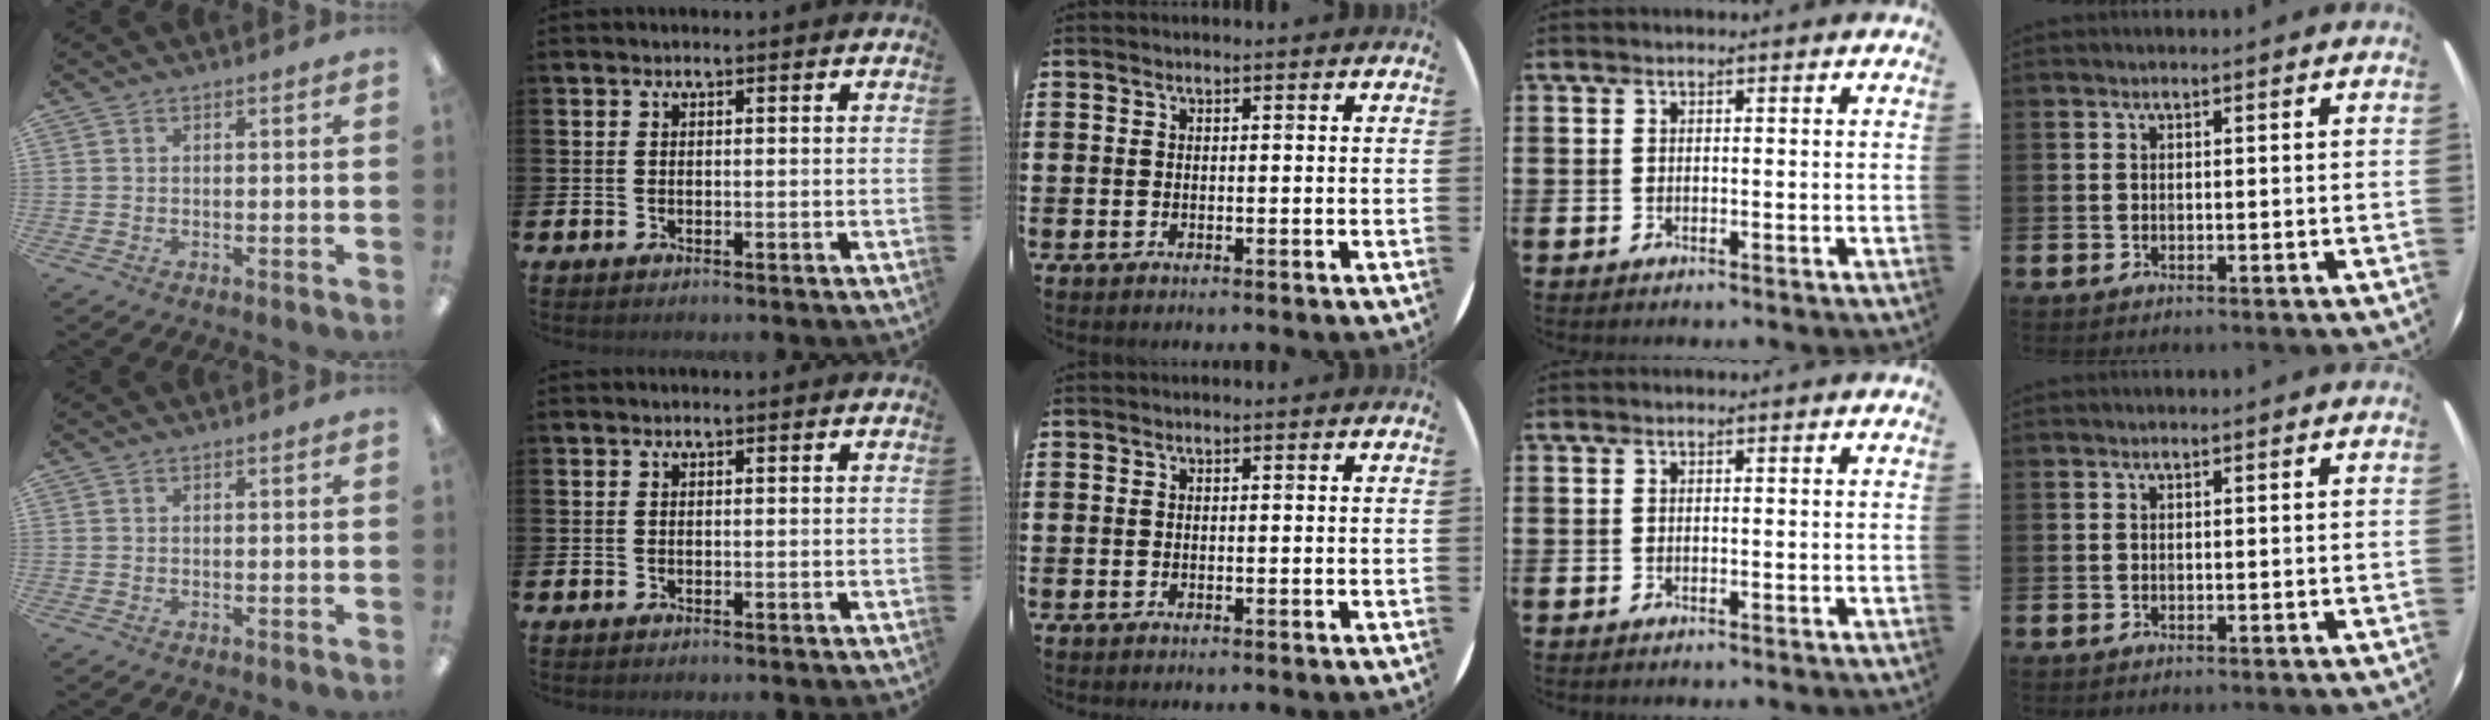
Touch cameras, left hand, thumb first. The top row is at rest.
{}